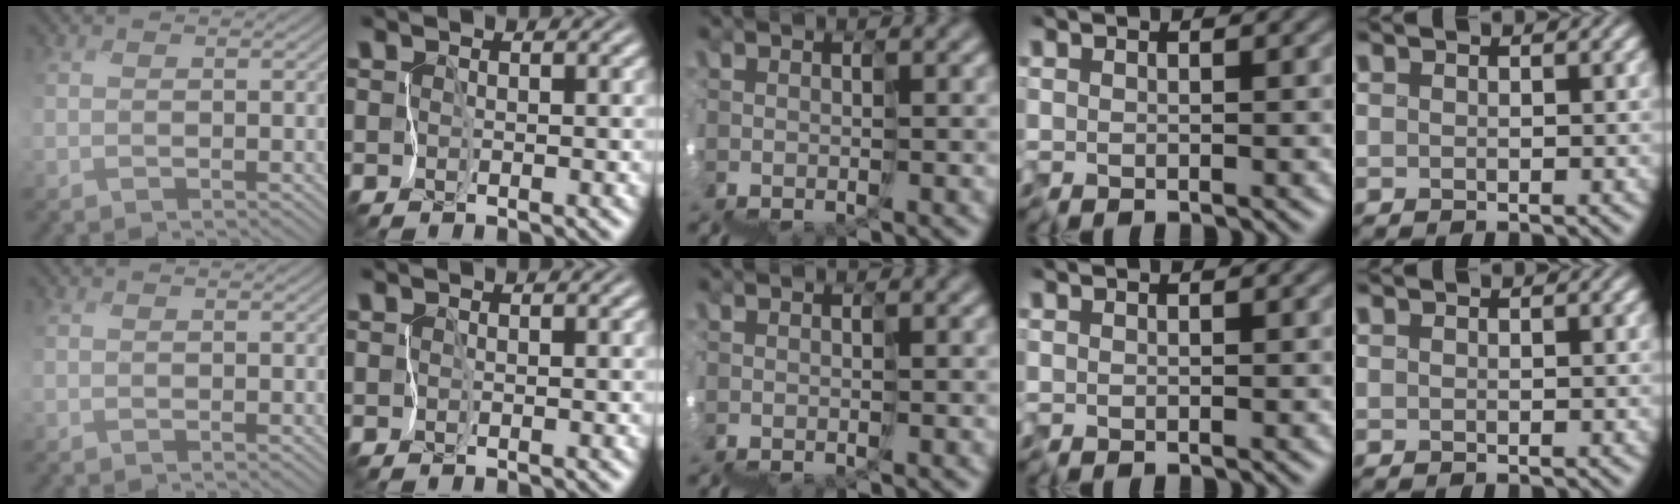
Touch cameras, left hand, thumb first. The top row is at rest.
{}